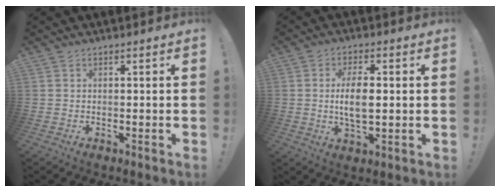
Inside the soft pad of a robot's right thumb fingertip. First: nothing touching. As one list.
[{"total": 8.5, "force": [0.4, 3.7, 7.7], "torque": [-0.137, -0.007, 0.000]}]